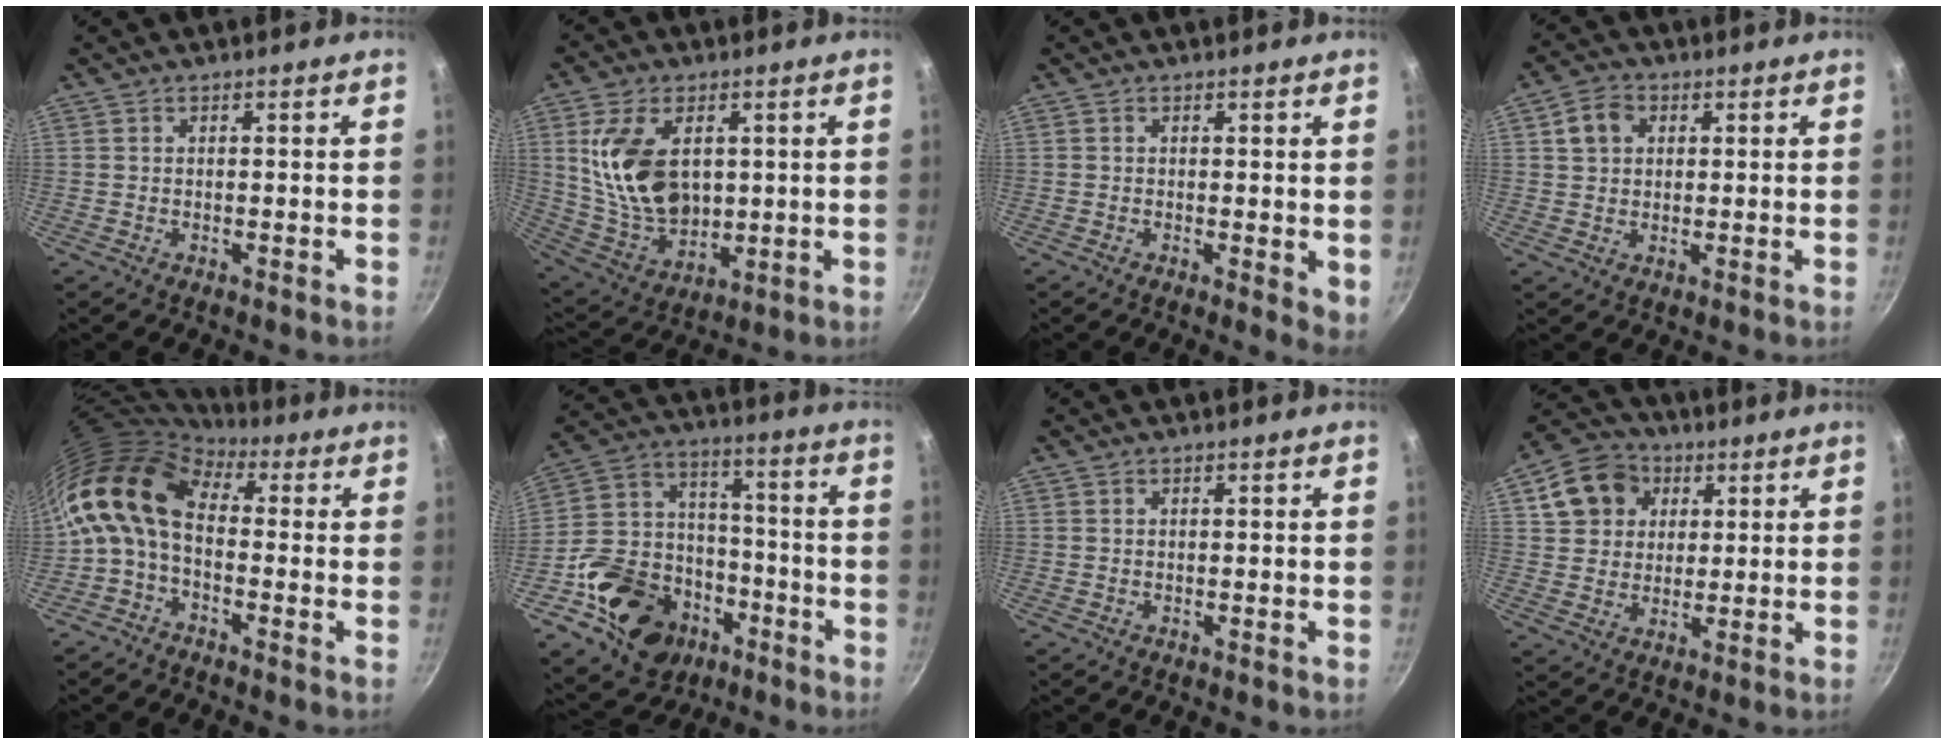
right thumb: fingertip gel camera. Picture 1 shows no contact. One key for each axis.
{"total": 15.9, "fx": 3.2, "fy": 10.2, "fz": 11.8, "tx": -0.200, "ty": -0.026, "tz": 0.075}
{"total": 3.3, "fx": 0.2, "fy": 1.3, "fz": 3.0, "tx": -0.034, "ty": -0.010, "tz": 0.002}
{"total": 5.3, "fx": 1.6, "fy": 4.2, "fz": 2.8, "tx": -0.036, "ty": 0.006, "tz": 0.023}
{"total": 11.3, "fx": 0.6, "fy": 7.2, "fz": 8.8, "tx": -0.158, "ty": 0.025, "tz": -0.010}
{"total": 21.8, "fx": -10.1, "fy": 16.4, "fz": 10.4, "tx": -0.150, "ty": 0.075, "tz": -0.156}
{"total": 0.0}
{"total": 11.1, "fx": 4.0, "fy": 9.3, "fz": 4.6, "tx": -0.058, "ty": 0.010, "tz": 0.062}